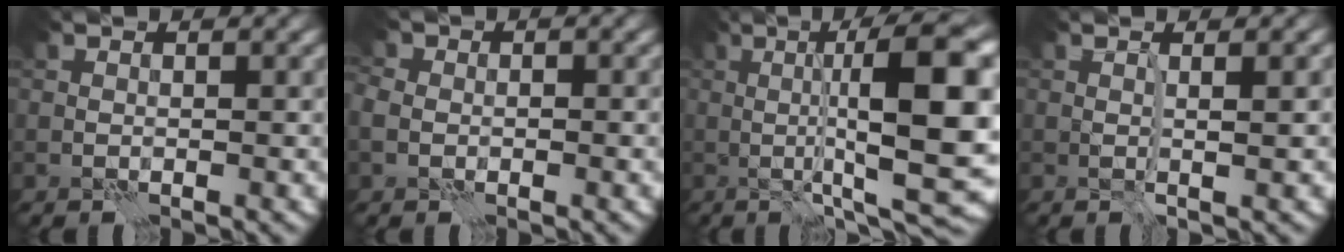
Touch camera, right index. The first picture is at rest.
{"total": 2.9, "force": [-0.5, 2.4, 1.5], "torque": [-0.014, 0.007, -0.011]}
{"total": 13.7, "force": [0.7, 2.8, 13.4], "torque": [-0.176, 0.015, 0.011]}
{"total": 1.3, "force": [0.1, 0.3, 1.3], "torque": [-0.014, 0.002, -0.003]}